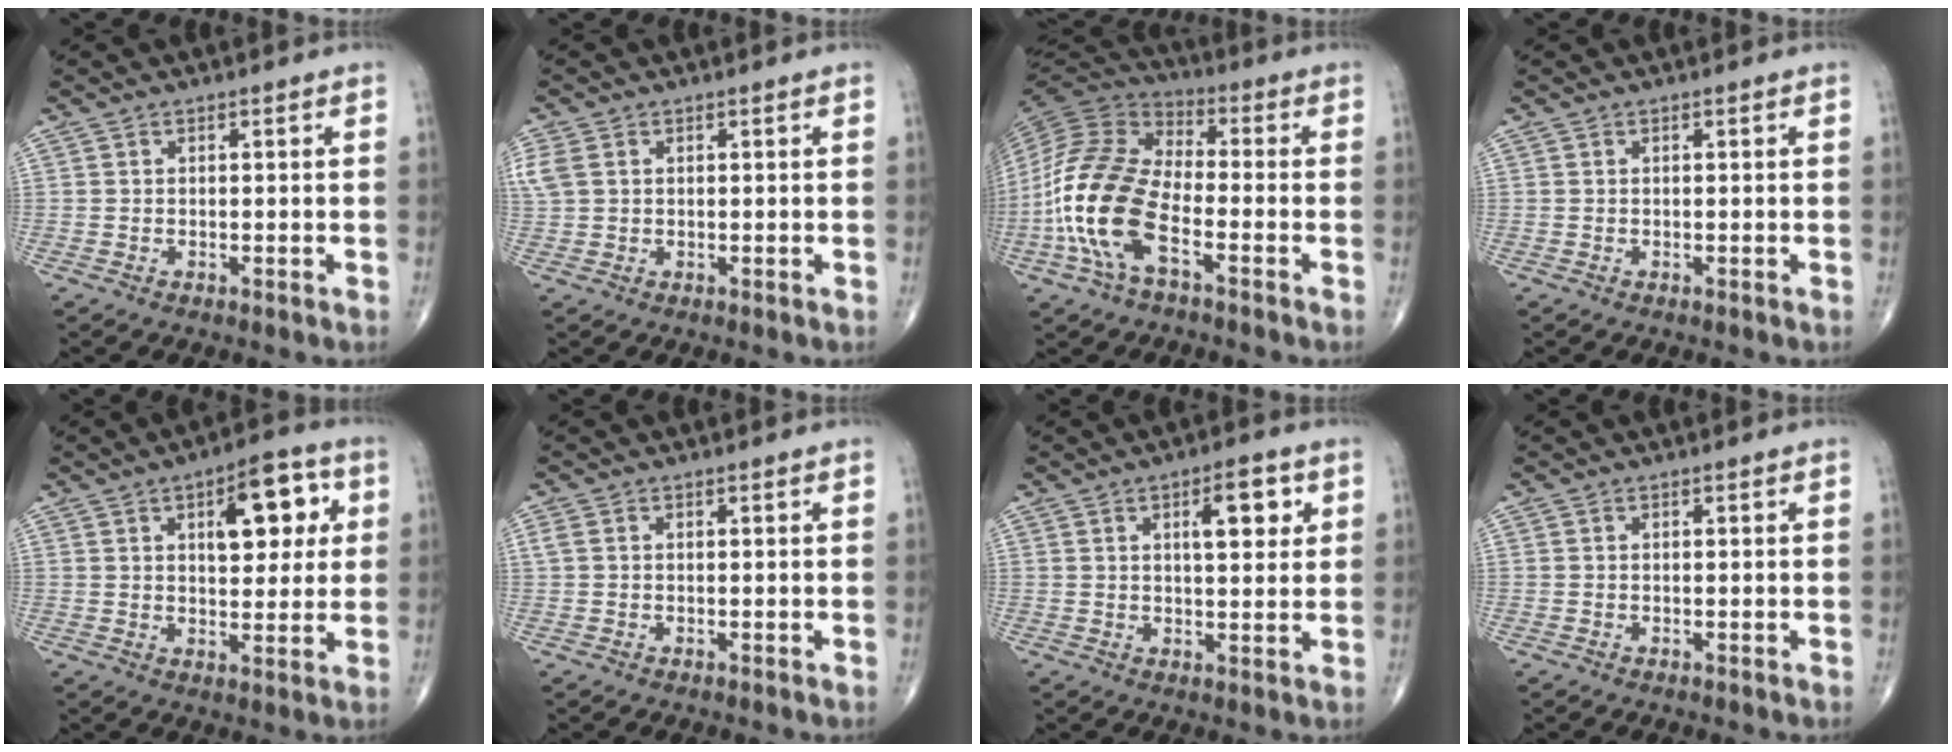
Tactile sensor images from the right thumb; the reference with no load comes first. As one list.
[{"total": 4.0, "force": [1.0, 2.8, 2.5], "torque": [-0.081, 0.013, 0.026]}, {"total": 17.4, "force": [-5.6, 8.1, 14.4], "torque": [-0.308, 0.032, -0.112]}, {"total": 0.0}, {"total": 12.3, "force": [3.8, 5.9, 10.1], "torque": [-0.101, 0.002, 0.050]}, {"total": 1.1, "force": [0.2, 0.8, 0.8], "torque": [-0.024, 0.009, 0.008]}, {"total": 7.5, "force": [2.8, 2.8, 6.4], "torque": [-0.075, -0.011, 0.039]}, {"total": 0.0}]